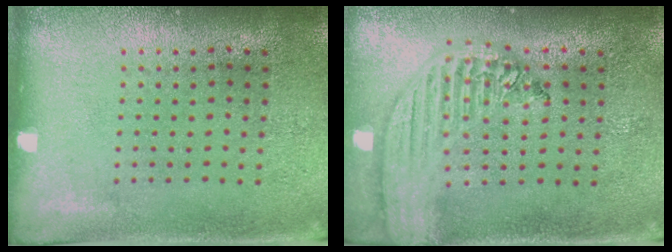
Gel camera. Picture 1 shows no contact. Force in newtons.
{"total": 2.3, "press": 1.9, "slide": 1.2}